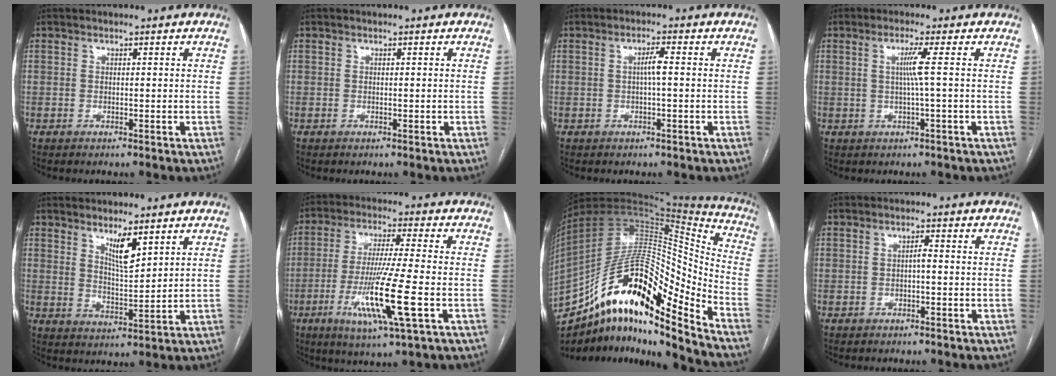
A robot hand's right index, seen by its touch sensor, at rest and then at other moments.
{"total": 0.0}
{"total": 2.2, "force": [0.0, 0.1, 2.2], "torque": [-0.041, 0.002, 0.001]}
{"total": 3.1, "force": [0.3, -1.1, 2.9], "torque": [-0.057, 0.000, 0.007]}
{"total": 5.2, "force": [3.3, 0.9, 3.9], "torque": [-0.073, -0.011, 0.065]}
{"total": 13.3, "force": [-4.0, -0.1, 12.6], "torque": [-0.246, -0.024, -0.074]}
{"total": 26.0, "force": [-14.9, 6.5, 20.3], "torque": [-0.369, 0.030, -0.259]}
{"total": 1.1, "force": [-0.3, 0.2, 1.1], "torque": [-0.018, 0.003, -0.005]}